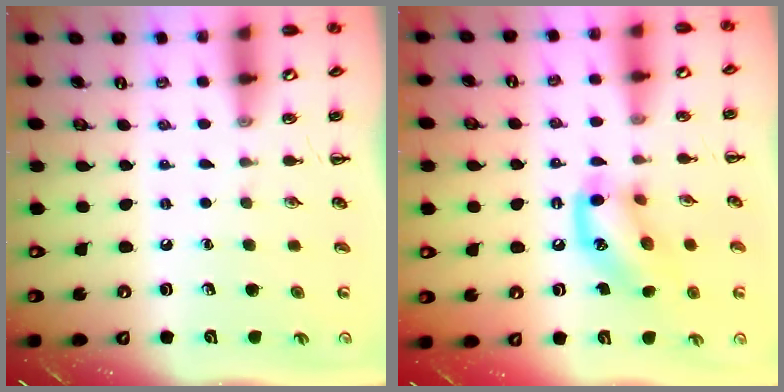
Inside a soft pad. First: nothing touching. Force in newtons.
{"total": 13.0, "press": 12.9, "slide": 1.0}